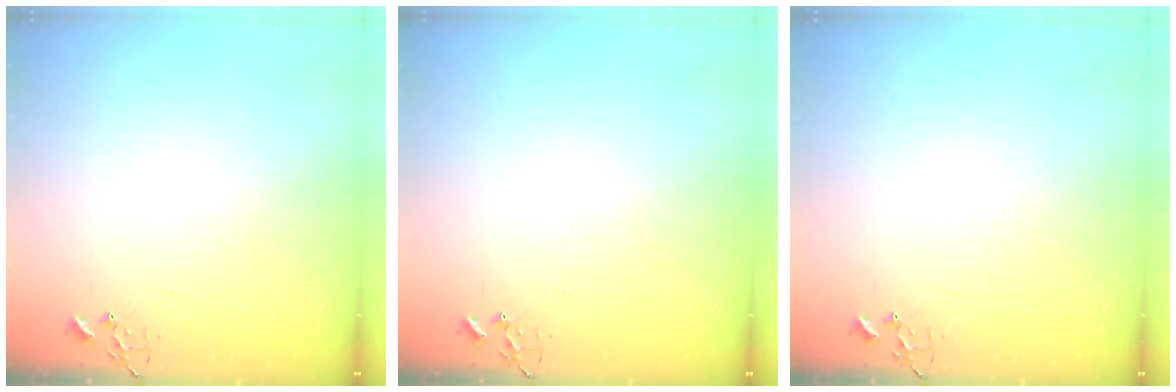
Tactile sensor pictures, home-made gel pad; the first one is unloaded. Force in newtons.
{"total": 0.0}
{"total": 0.0}